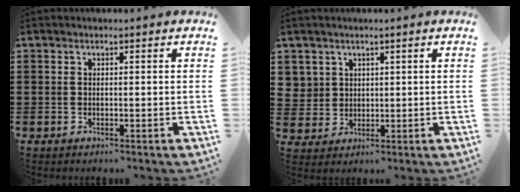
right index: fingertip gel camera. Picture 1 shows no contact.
{"total": 3.4, "force": [1.7, 2.9, 0.1], "torque": [-0.018, 0.012, 0.032]}